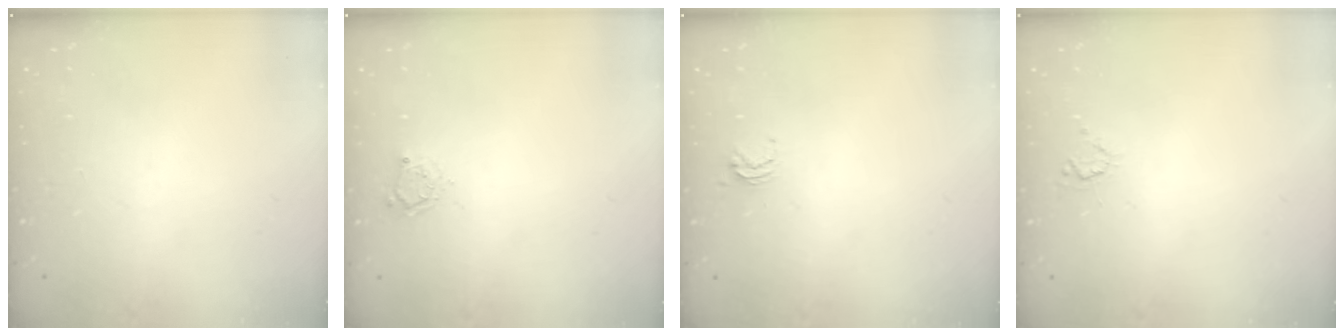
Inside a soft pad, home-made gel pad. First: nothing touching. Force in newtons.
{"total": 3.7, "press": 3.7, "slide": 0.4}
{"total": 3.3, "press": 3.3, "slide": 0.3}
{"total": 3.2, "press": 3.1, "slide": 0.4}